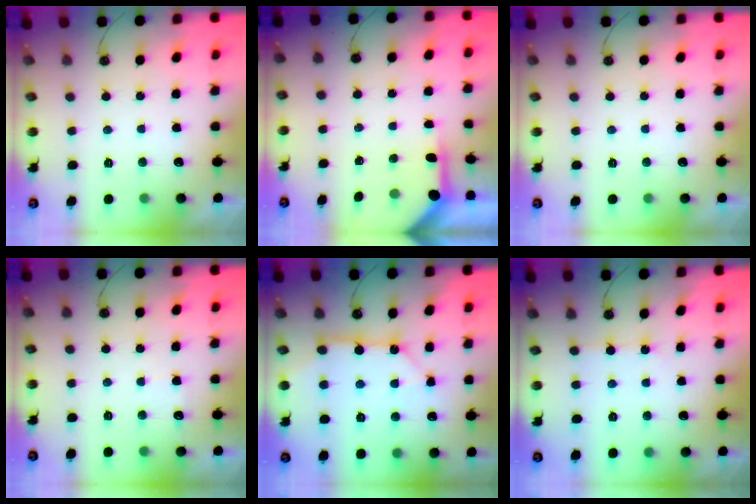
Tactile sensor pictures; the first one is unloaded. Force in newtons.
{"total": 3.9, "press": 3.9, "slide": 0.3}
{"total": 0.0}
{"total": 3.3, "press": 3.3, "slide": 0.4}
{"total": 11.9, "press": 11.8, "slide": 1.3}
{"total": 2.3, "press": 2.3, "slide": 0.4}